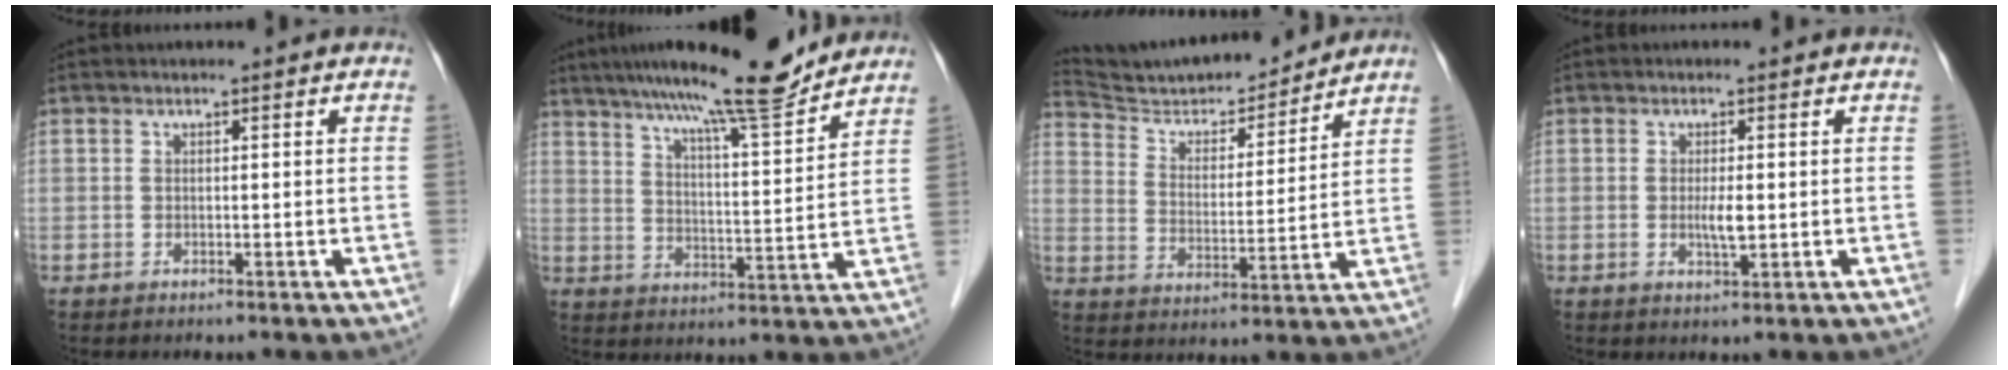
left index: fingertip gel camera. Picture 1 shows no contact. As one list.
[{"total": 14.7, "force": [12.6, 0.4, 7.6], "torque": [-0.120, 0.001, 0.190]}, {"total": 14.8, "force": [14.2, 1.7, 3.8], "torque": [-0.070, -0.002, 0.235]}, {"total": 2.5, "force": [-0.1, 0.4, 2.4], "torque": [-0.049, -0.004, 0.000]}]